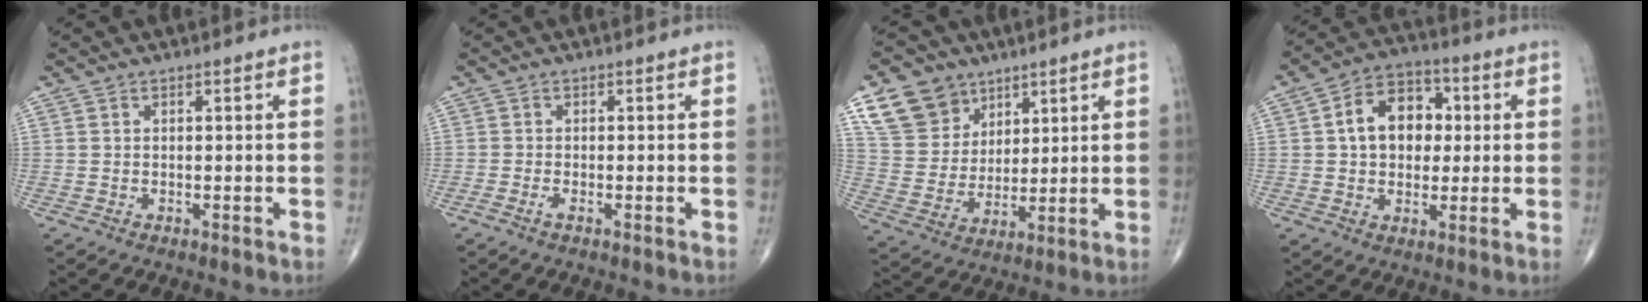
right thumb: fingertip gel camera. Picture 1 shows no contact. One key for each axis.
{"total": 1.0, "fx": -0.6, "fy": 0.2, "fz": 0.7, "tx": -0.020, "ty": -0.002, "tz": -0.016}
{"total": 12.4, "fx": 7.4, "fy": 9.3, "fz": 3.6, "tx": -0.046, "ty": -0.028, "tz": 0.150}
{"total": 11.8, "fx": 1.6, "fy": 8.5, "fz": 8.0, "tx": -0.089, "ty": 0.017, "tz": 0.018}